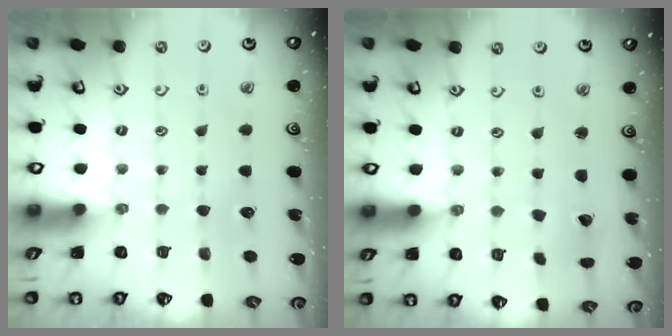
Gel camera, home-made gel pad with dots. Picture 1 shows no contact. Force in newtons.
{"total": 2.1, "press": 2.1, "slide": 0.2}